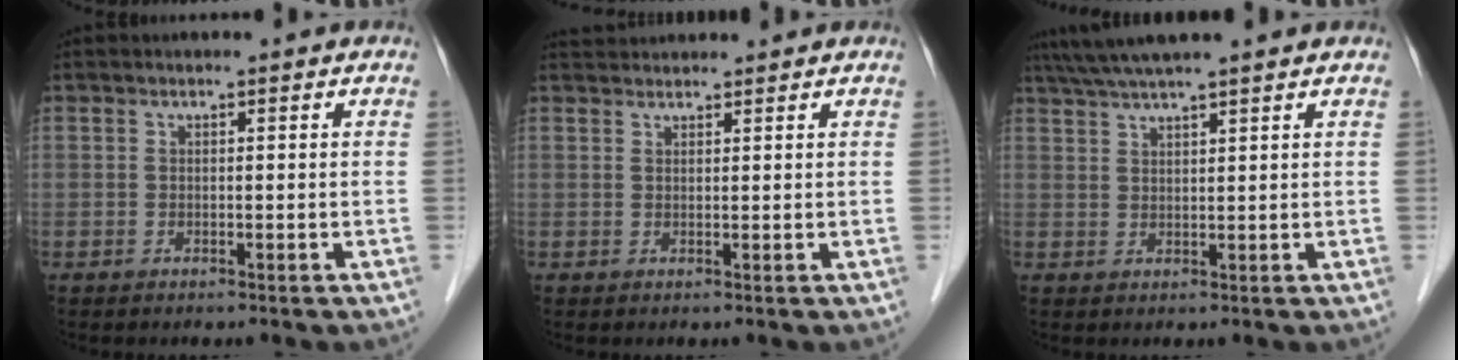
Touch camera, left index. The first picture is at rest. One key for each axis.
{"total": 3.0, "fx": 3.0, "fy": 0.3, "fz": 0.3, "tx": -0.005, "ty": 0.031, "tz": 0.055}
{"total": 8.2, "fx": 7.0, "fy": -0.7, "fz": 4.2, "tx": -0.073, "ty": 0.037, "tz": 0.108}